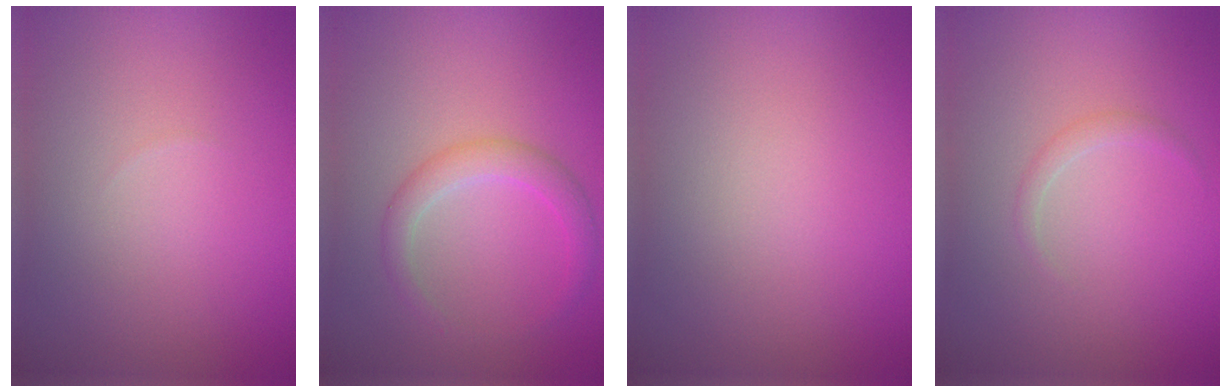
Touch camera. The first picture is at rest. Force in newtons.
{"total": 2.5, "press": 2.5, "slide": 0.1}
{"total": 0.0}
{"total": 0.9, "press": 0.9, "slide": 0.0}